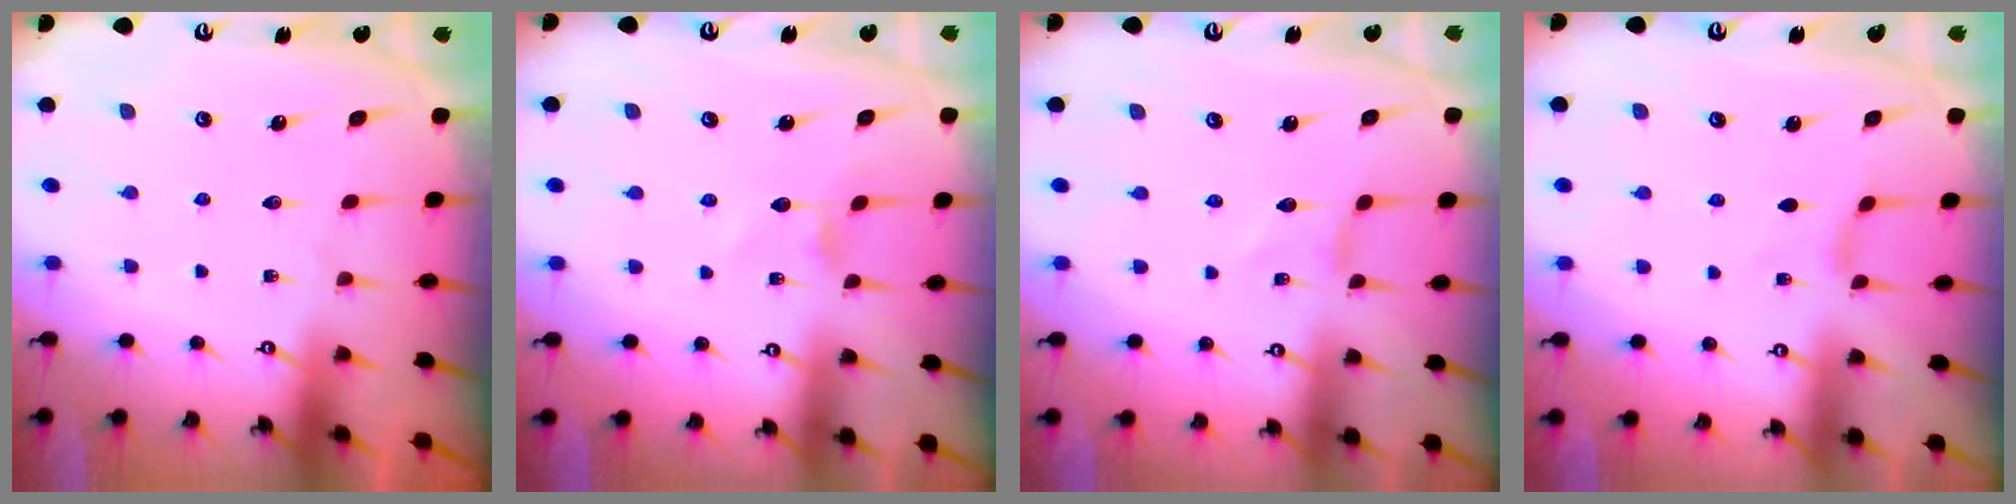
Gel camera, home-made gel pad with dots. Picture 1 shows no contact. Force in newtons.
{"total": 2.7, "press": 2.7, "slide": 0.3}
{"total": 0.0}
{"total": 0.0}